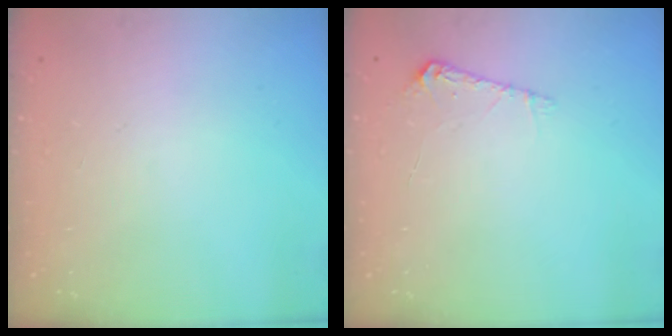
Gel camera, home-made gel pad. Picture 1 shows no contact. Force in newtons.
{"total": 5.7, "press": 5.7, "slide": 0.5}